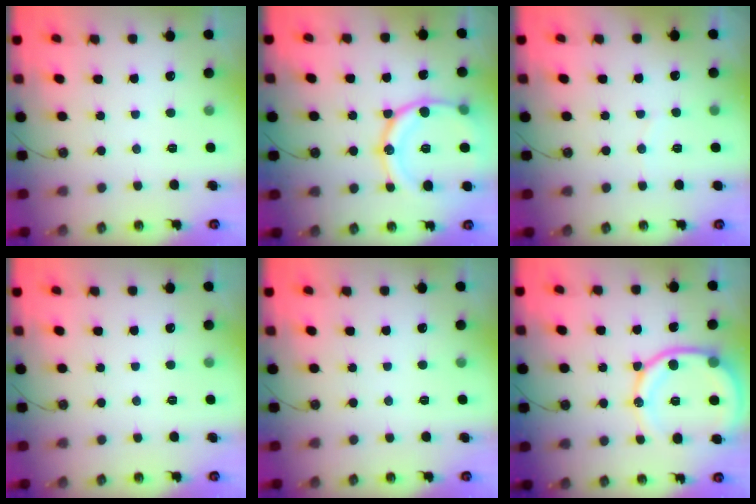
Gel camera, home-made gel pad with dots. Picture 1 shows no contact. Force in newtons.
{"total": 19.3, "press": 19.0, "slide": 3.4}
{"total": 2.3, "press": 2.0, "slide": 1.0}
{"total": 0.0}
{"total": 0.0}
{"total": 14.7, "press": 14.6, "slide": 1.6}